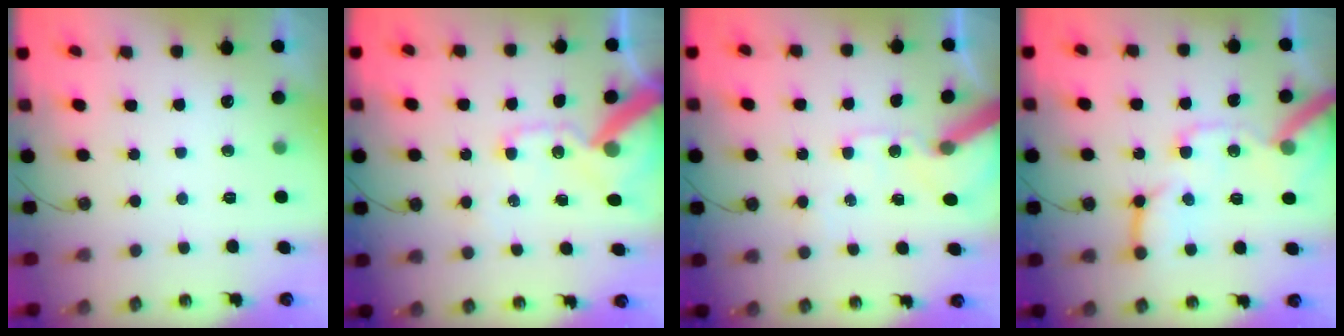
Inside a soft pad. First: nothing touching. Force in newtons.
{"total": 16.2, "press": 16.0, "slide": 2.3}
{"total": 12.8, "press": 12.6, "slide": 2.3}
{"total": 18.3, "press": 18.1, "slide": 2.3}